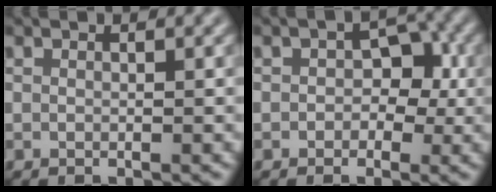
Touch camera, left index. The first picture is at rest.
{"total": 2.9, "force": [-0.3, 2.2, 1.9], "torque": [-0.015, 0.002, -0.010]}